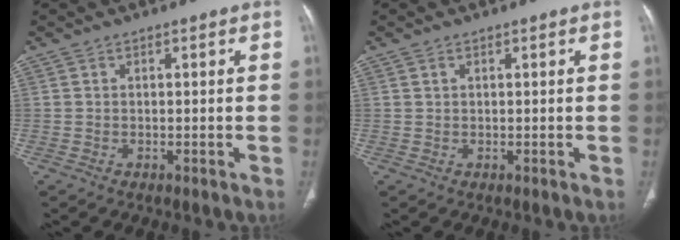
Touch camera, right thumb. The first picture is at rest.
{"total": 0.6, "force": [0.3, 0.4, 0.3], "torque": [-0.007, 0.000, 0.006]}